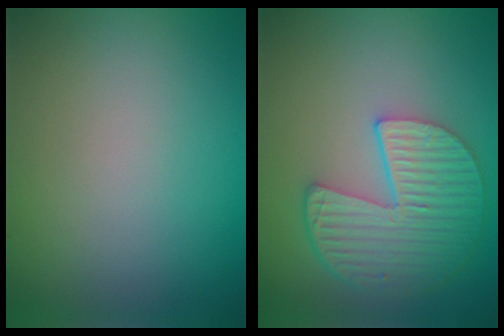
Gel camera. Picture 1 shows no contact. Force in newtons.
{"total": 6.2, "press": 4.8, "slide": 4.0}